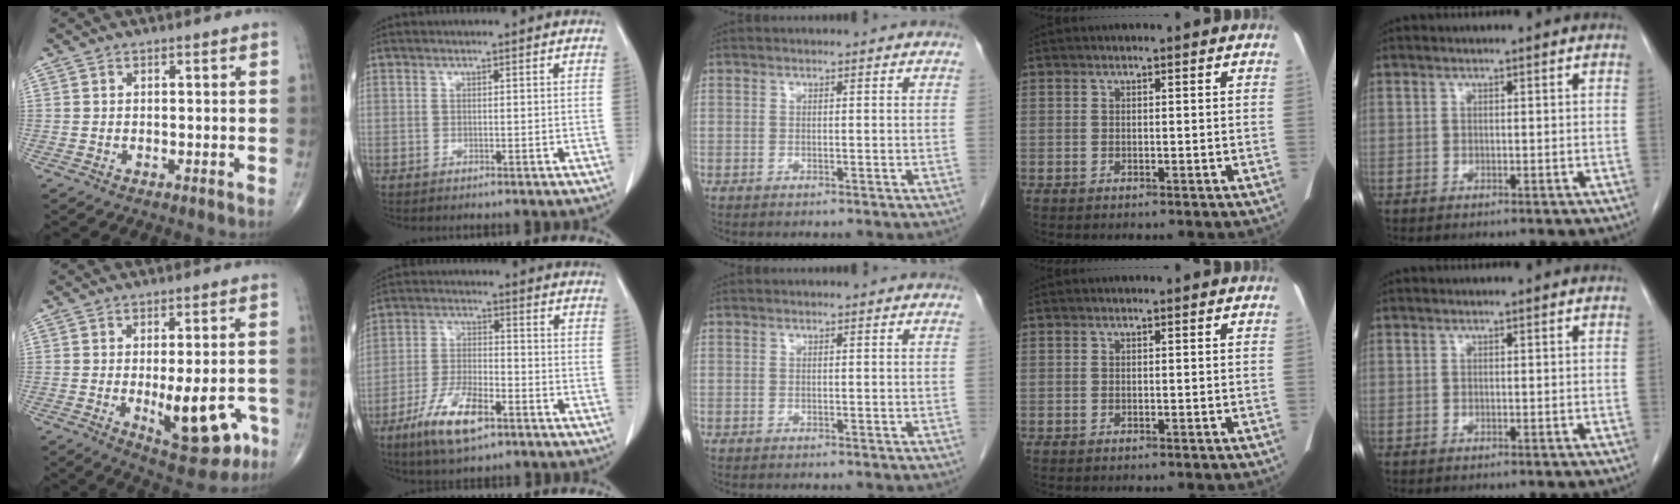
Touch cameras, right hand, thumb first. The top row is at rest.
{"thumb": {"total": 12.6, "force": [-3.7, 5.0, 10.9], "torque": [-0.124, -0.001, -0.038]}, "index": {"total": 9.6, "force": [-5.7, 2.9, 7.1], "torque": [-0.143, -0.010, -0.103]}}